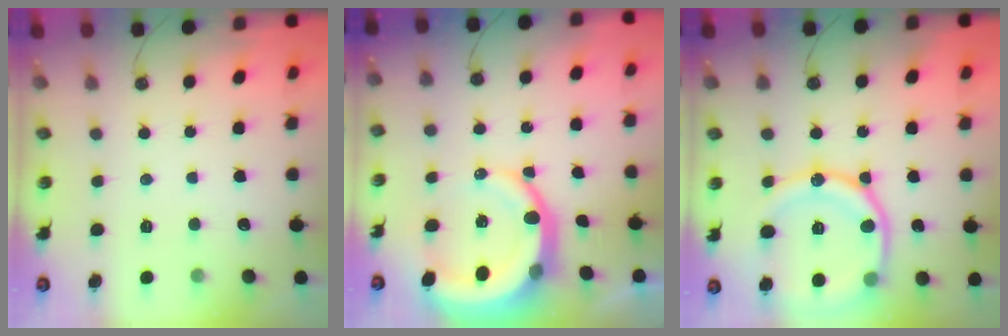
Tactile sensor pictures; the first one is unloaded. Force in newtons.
{"total": 12.2, "press": 12.1, "slide": 1.5}
{"total": 19.3, "press": 19.2, "slide": 2.1}